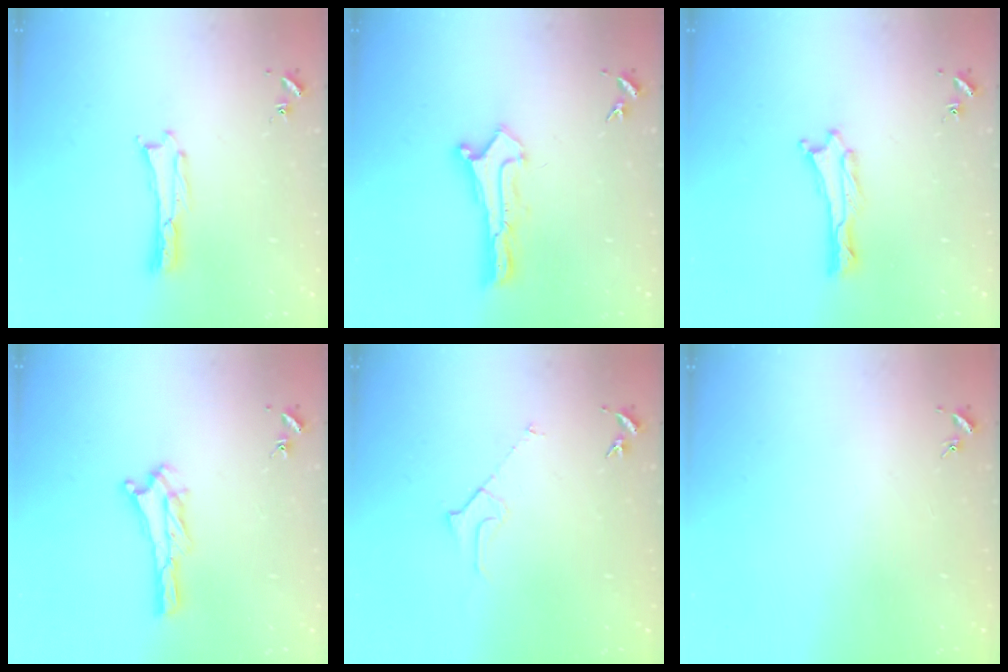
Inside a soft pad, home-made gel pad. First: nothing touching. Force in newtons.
{"total": 0.8, "press": 0.8, "slide": 0.0}
{"total": 0.6, "press": 0.6, "slide": 0.1}
{"total": 3.2, "press": 3.1, "slide": 0.3}
{"total": 2.3, "press": 2.3, "slide": 0.2}
{"total": 0.0}